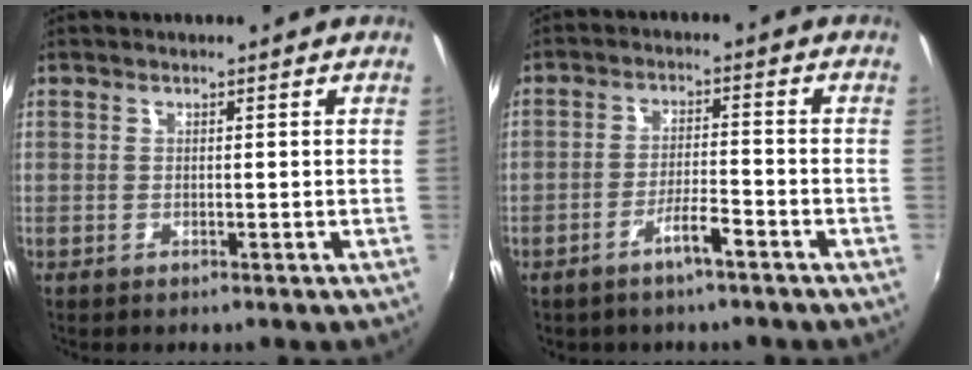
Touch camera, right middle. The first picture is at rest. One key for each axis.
{"total": 4.4, "fx": -3.1, "fy": 1.1, "fz": 2.9, "tx": -0.065, "ty": 0.004, "tz": -0.047}